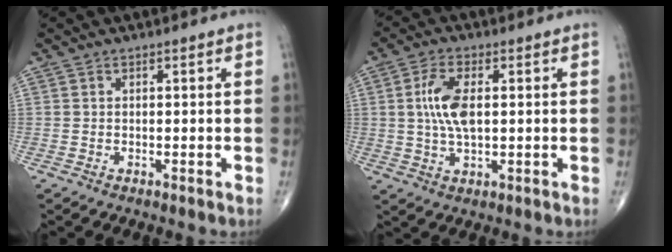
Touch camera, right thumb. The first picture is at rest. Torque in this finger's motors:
{"motor_torque": [0.77, 1.54, 0.98, 0.21, 0.06]}